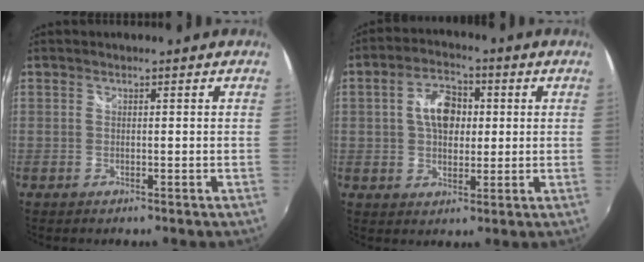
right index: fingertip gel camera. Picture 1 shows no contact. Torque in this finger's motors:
{"motor_torque": [1.08, 0.26, 0.43, 0.10]}